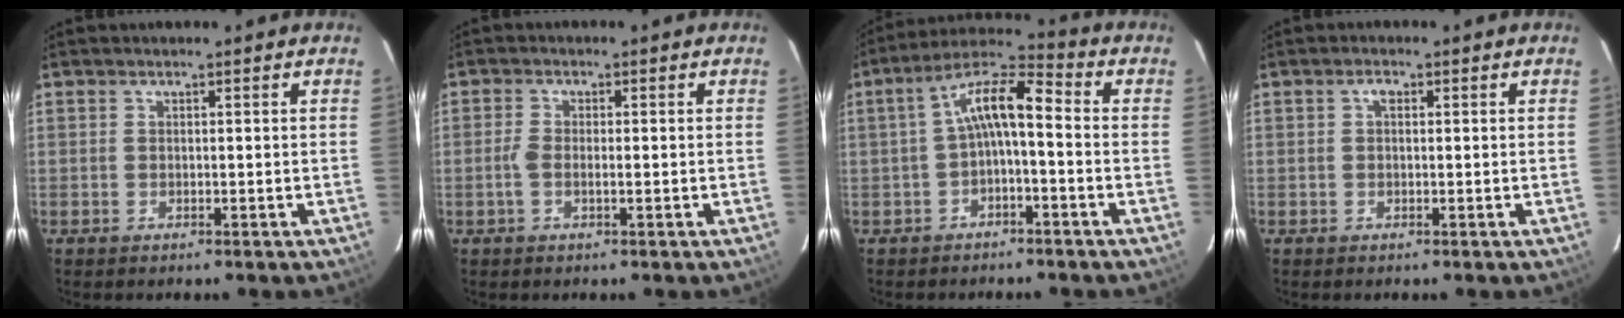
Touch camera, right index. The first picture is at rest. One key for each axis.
{"total": 3.0, "fx": -0.6, "fy": 1.0, "fz": 2.8, "tx": -0.062, "ty": 0.001, "tz": -0.014}
{"total": 8.1, "fx": -1.2, "fy": 2.4, "fz": 7.6, "tx": -0.155, "ty": 0.024, "tz": -0.024}
{"total": 1.2, "fx": 0.3, "fy": 0.8, "fz": 0.9, "tx": -0.016, "ty": 0.007, "tz": 0.002}